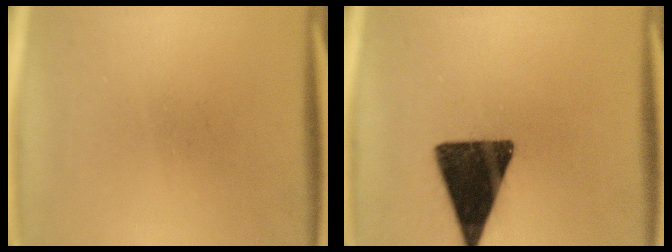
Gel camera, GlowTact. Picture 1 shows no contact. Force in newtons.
{"total": 16.4}